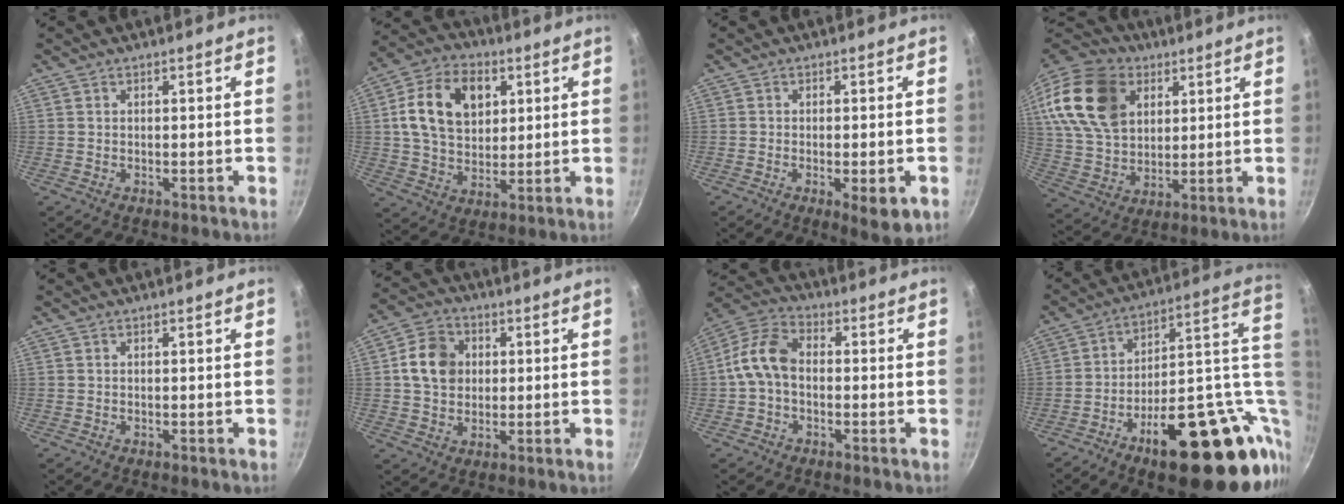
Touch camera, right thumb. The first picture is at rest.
{"total": 15.4, "force": [4.1, 10.9, 10.1], "torque": [-0.157, 0.000, 0.063]}
{"total": 6.3, "force": [-2.1, 1.8, 5.7], "torque": [-0.078, -0.003, -0.026]}
{"total": 21.9, "force": [8.0, 15.5, 13.3], "torque": [-0.247, -0.002, 0.151]}
{"total": 0.0}
{"total": 9.5, "force": [1.5, 7.9, 5.1], "torque": [-0.068, 0.012, 0.016]}
{"total": 9.1, "force": [-0.7, 6.4, 6.5], "torque": [-0.114, 0.033, -0.032]}
{"total": 27.9, "force": [-5.0, 12.6, 24.4], "torque": [-0.301, 0.015, -0.058]}